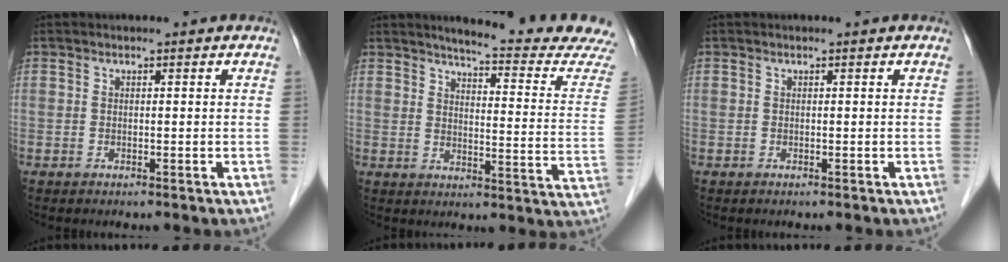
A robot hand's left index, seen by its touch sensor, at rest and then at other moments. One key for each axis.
{"total": 16.3, "fx": 15.5, "fy": -1.2, "fz": 4.9, "tx": -0.065, "ty": -0.107, "tz": 0.171}
{"total": 0.6, "fx": -0.4, "fy": 0.1, "fz": 0.3, "tx": 0.002, "ty": 0.000, "tz": -0.002}